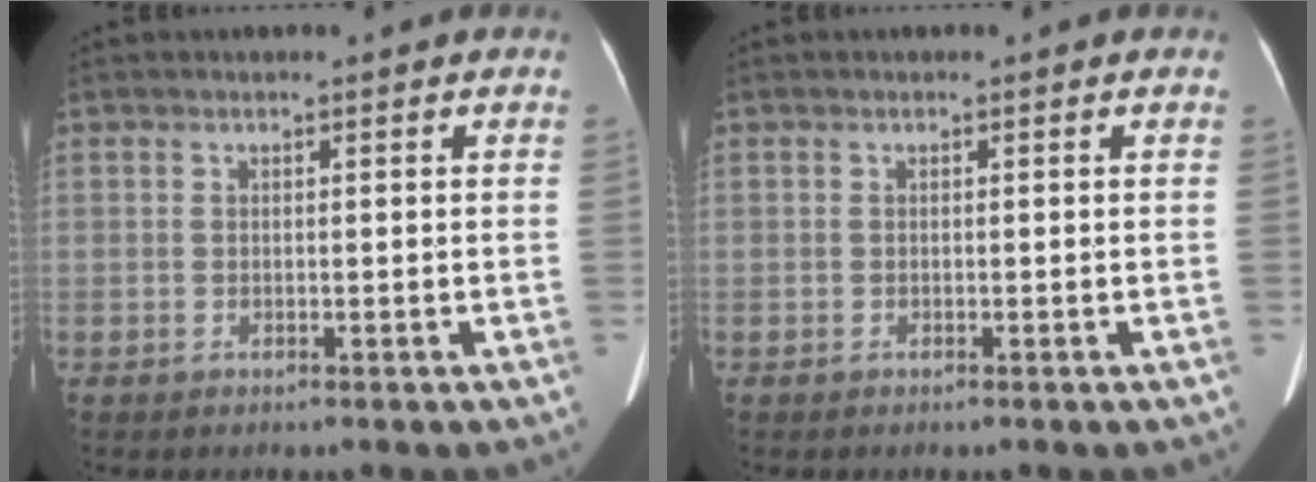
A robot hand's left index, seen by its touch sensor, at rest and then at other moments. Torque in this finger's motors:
{"motor_torque": [0.03, 0.06, 0.00, 0.01]}